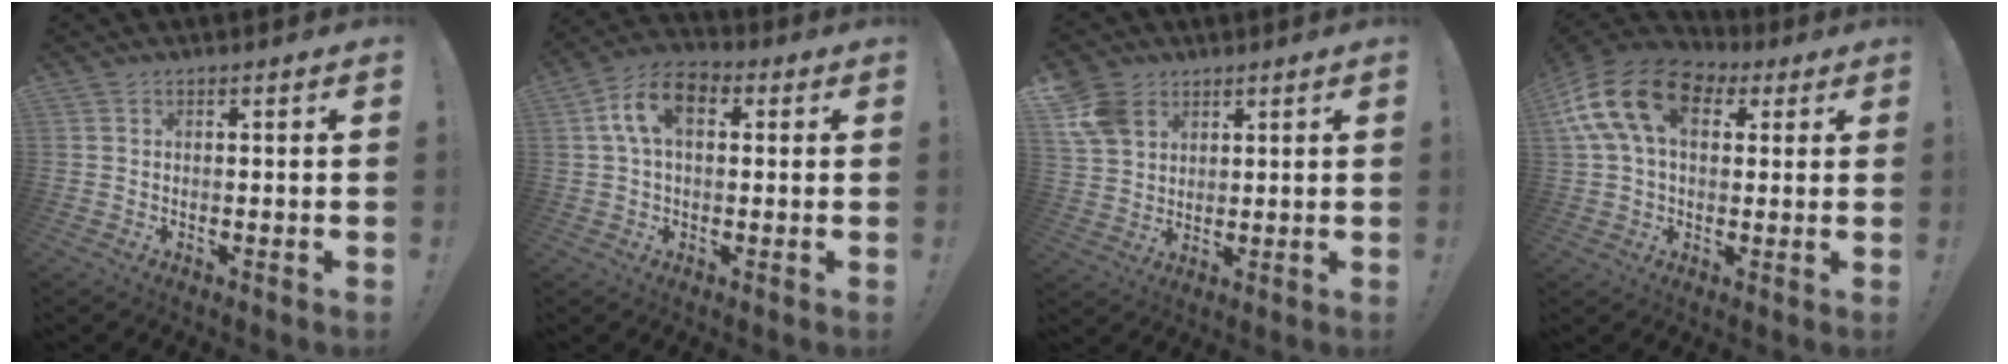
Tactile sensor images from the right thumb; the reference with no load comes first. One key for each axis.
{"total": 10.7, "fx": 2.8, "fy": 6.5, "fz": 8.0, "tx": -0.143, "ty": 0.014, "tz": 0.055}
{"total": 9.7, "fx": 5.2, "fy": 7.2, "fz": 4.0, "tx": -0.086, "ty": -0.016, "tz": 0.108}
{"total": 18.0, "fx": 6.0, "fy": 11.5, "fz": 12.4, "tx": -0.234, "ty": -0.003, "tz": 0.106}